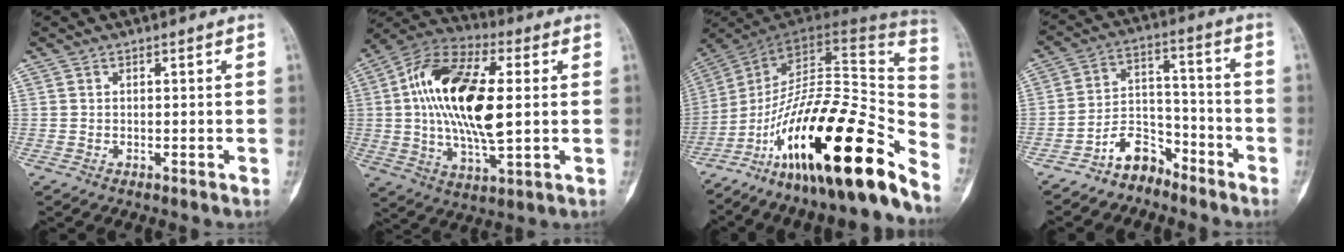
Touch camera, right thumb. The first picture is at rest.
{"total": 20.9, "force": [2.2, 9.3, 18.6], "torque": [-0.353, 0.007, 0.033]}
{"total": 30.3, "force": [-18.8, 7.5, 22.5], "torque": [-0.292, 0.094, -0.305]}
{"total": 8.0, "force": [-6.3, 4.3, 2.3], "torque": [-0.023, 0.078, -0.120]}